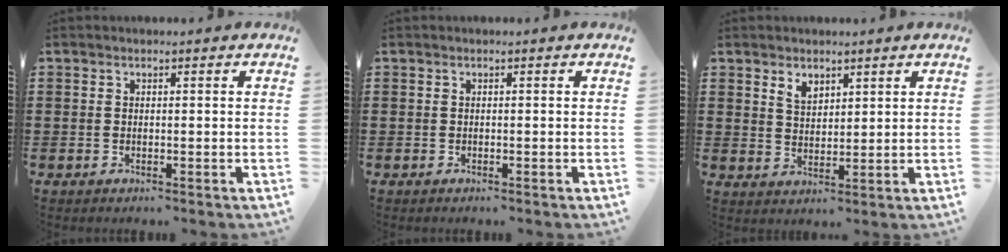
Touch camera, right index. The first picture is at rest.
{"total": 0.0}
{"total": 2.9, "force": [2.2, 1.6, 0.9], "torque": [-0.024, 0.004, 0.041]}